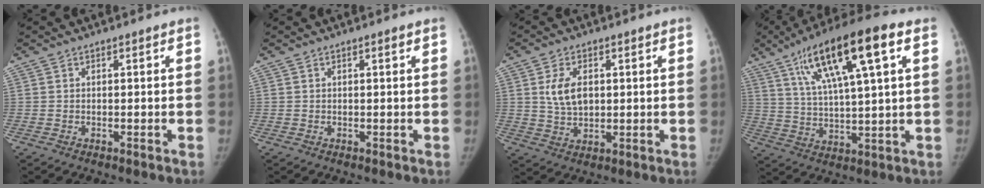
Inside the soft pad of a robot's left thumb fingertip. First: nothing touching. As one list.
[{"total": 0.6, "force": [0.3, 0.1, 0.5], "torque": [-0.005, 0.001, 0.004]}, {"total": 6.7, "force": [1.4, 4.3, 4.9], "torque": [-0.078, -0.007, 0.030]}, {"total": 19.2, "force": [8.3, 4.5, 16.7], "torque": [-0.279, 0.000, 0.142]}]